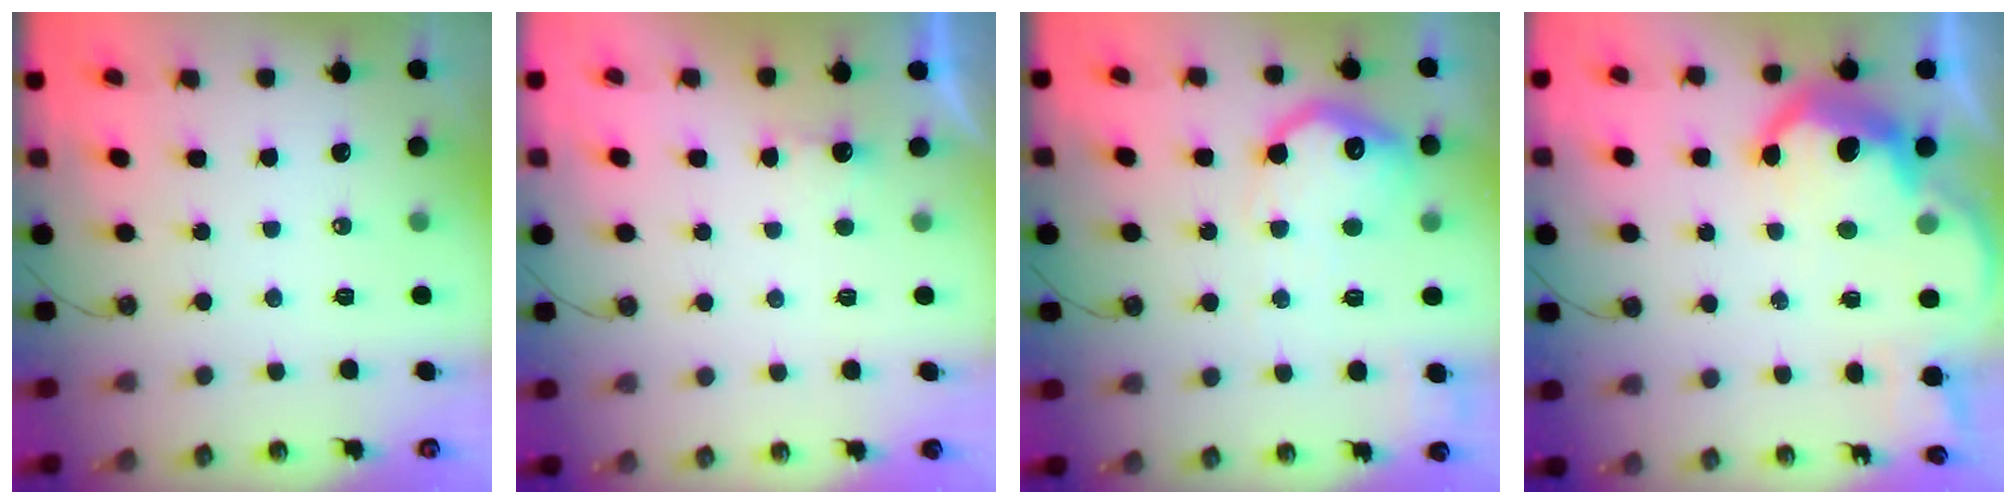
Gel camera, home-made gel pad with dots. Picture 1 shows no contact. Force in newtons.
{"total": 1.3, "press": 1.0, "slide": 0.8}
{"total": 16.8, "press": 16.8, "slide": 1.1}
{"total": 12.9, "press": 12.9, "slide": 1.1}